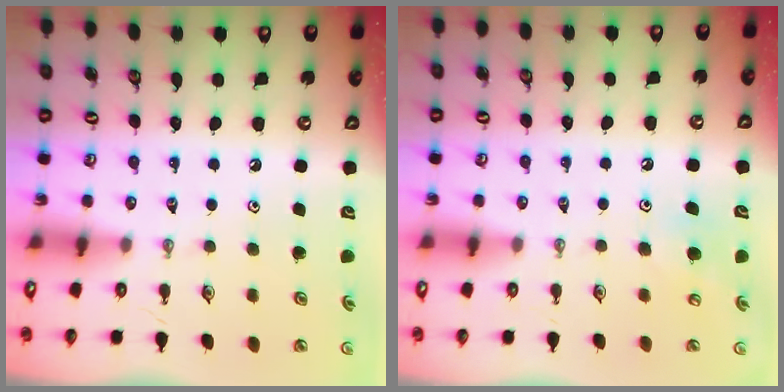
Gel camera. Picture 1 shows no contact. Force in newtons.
{"total": 8.0, "press": 7.9, "slide": 0.9}